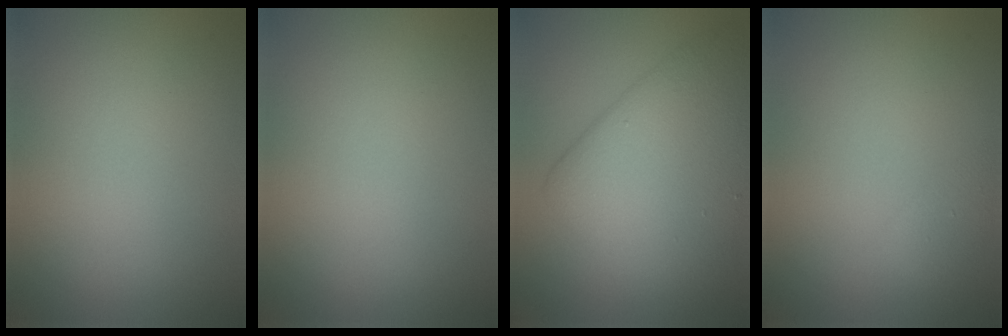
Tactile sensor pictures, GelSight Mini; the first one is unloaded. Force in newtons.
{"total": 0.0}
{"total": 8.5, "press": 8.5, "slide": 0.4}
{"total": 1.3, "press": 1.3, "slide": 0.0}